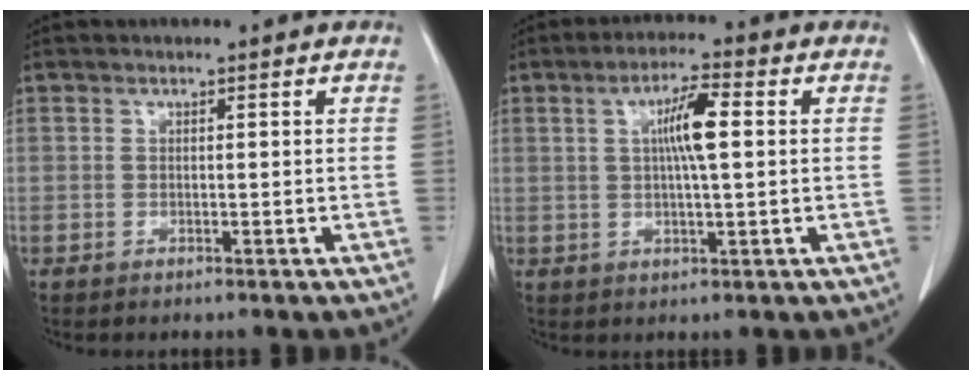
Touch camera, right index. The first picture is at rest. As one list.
[{"total": 6.3, "force": [1.2, 0.6, 6.1], "torque": [-0.111, 0.006, 0.017]}]